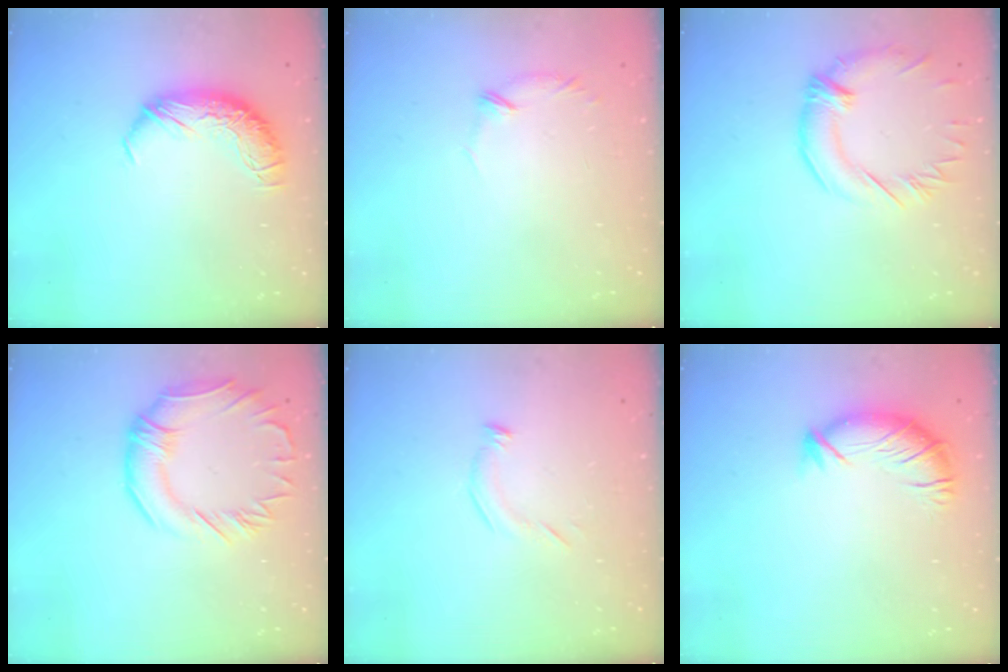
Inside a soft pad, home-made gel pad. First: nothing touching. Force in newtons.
{"total": 6.2, "press": 6.0, "slide": 1.5}
{"total": 2.1, "press": 1.3, "slide": 1.6}
{"total": 3.3, "press": 3.1, "slide": 1.0}
{"total": 4.4, "press": 4.3, "slide": 0.8}
{"total": 2.9, "press": 1.9, "slide": 2.2}